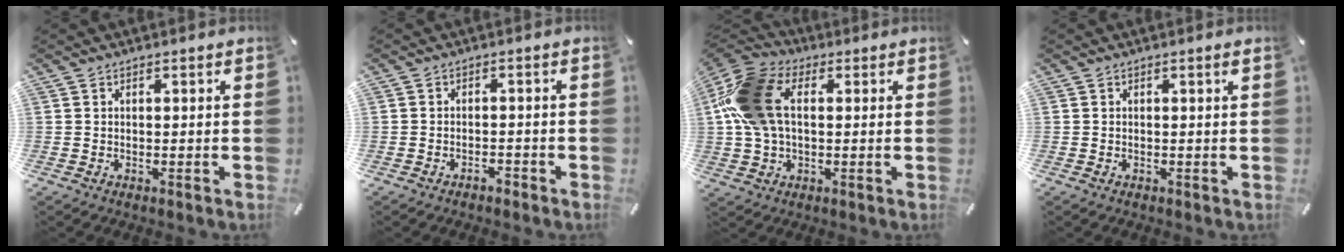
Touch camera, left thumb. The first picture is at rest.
{"total": 2.0, "force": [-1.7, 0.9, 0.3], "torque": [-0.006, 0.008, -0.037]}
{"total": 17.7, "force": [2.7, 11.7, 13.0], "torque": [-0.291, 0.009, 0.048]}
{"total": 0.7, "force": [0.1, -0.1, 0.7], "torque": [-0.012, -0.001, 0.001]}